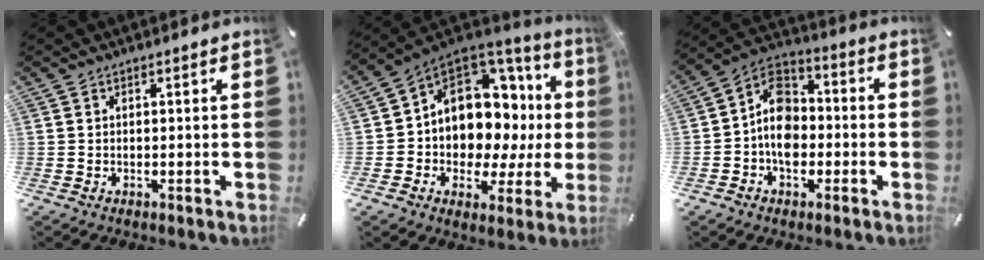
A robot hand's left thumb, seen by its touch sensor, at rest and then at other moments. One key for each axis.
{"total": 12.1, "fx": 3.5, "fy": 9.6, "fz": 6.6, "tx": -0.095, "ty": -0.058, "tz": 0.063}
{"total": 10.2, "fx": -2.2, "fy": 7.9, "fz": 6.1, "tx": -0.121, "ty": 0.021, "tz": -0.040}